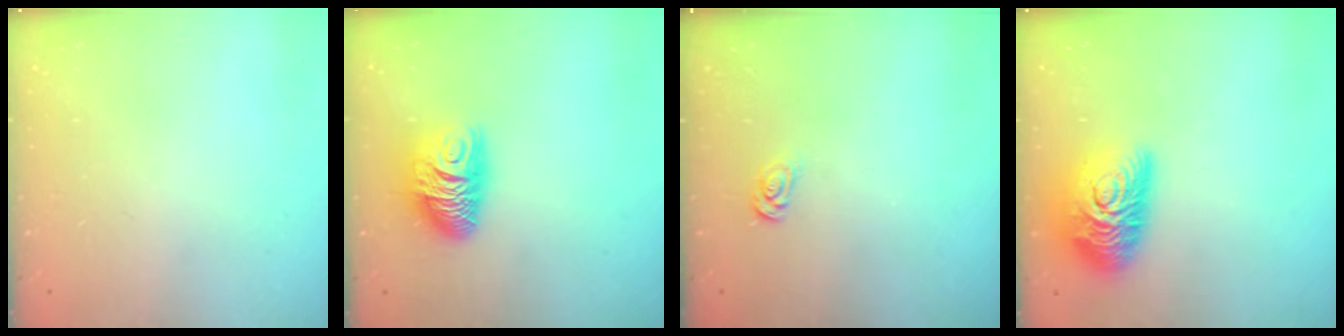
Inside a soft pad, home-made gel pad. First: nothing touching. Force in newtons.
{"total": 10.2, "press": 10.2, "slide": 0.6}
{"total": 2.5, "press": 2.4, "slide": 0.3}
{"total": 15.8, "press": 15.7, "slide": 0.9}